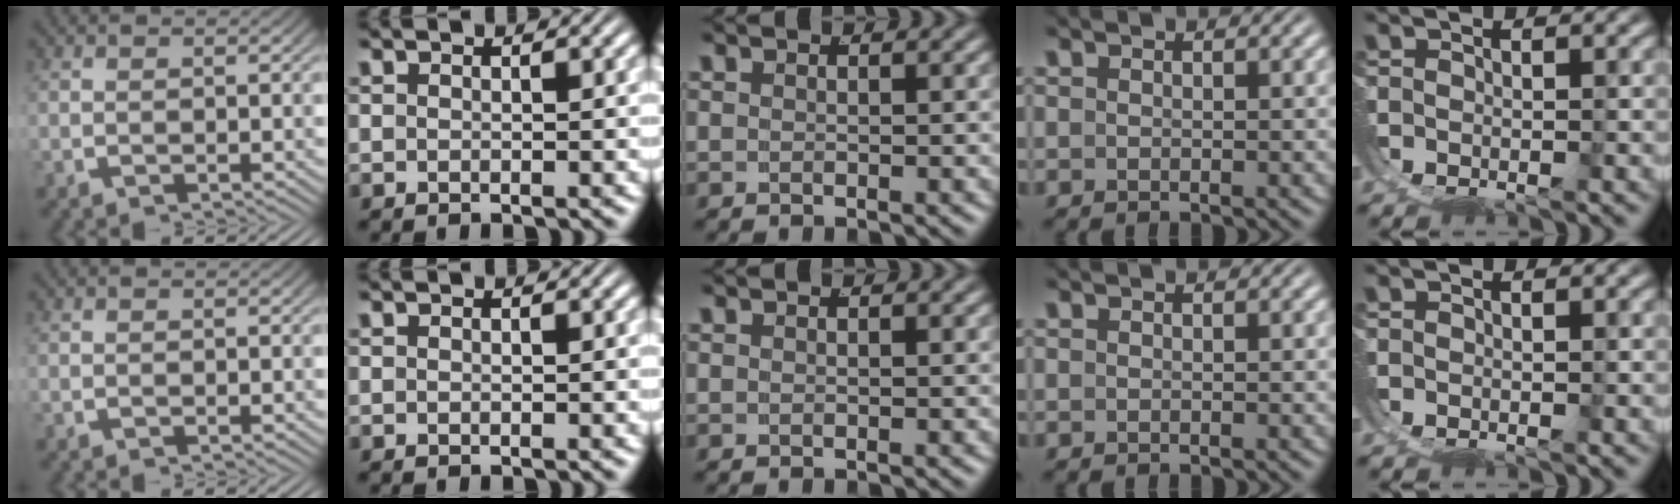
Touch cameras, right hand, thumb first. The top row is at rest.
{}